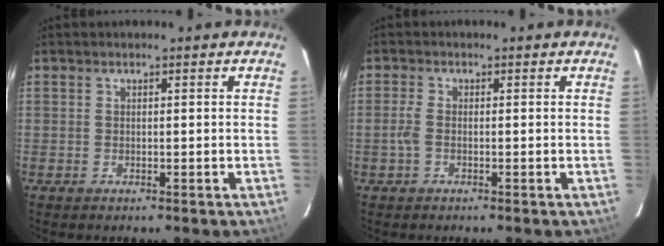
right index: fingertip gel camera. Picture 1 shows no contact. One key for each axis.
{"total": 2.0, "fx": -0.6, "fy": 0.7, "fz": 1.8, "tx": -0.043, "ty": 0.001, "tz": -0.012}